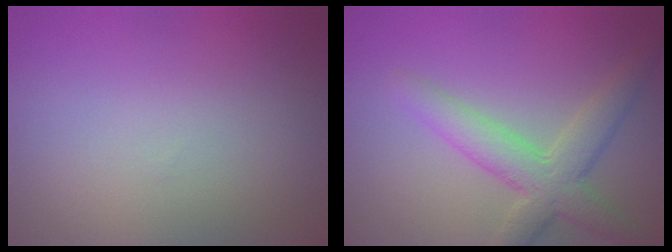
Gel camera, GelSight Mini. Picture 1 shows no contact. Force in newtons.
{"total": 5.0, "press": 5.0, "slide": 0.2}